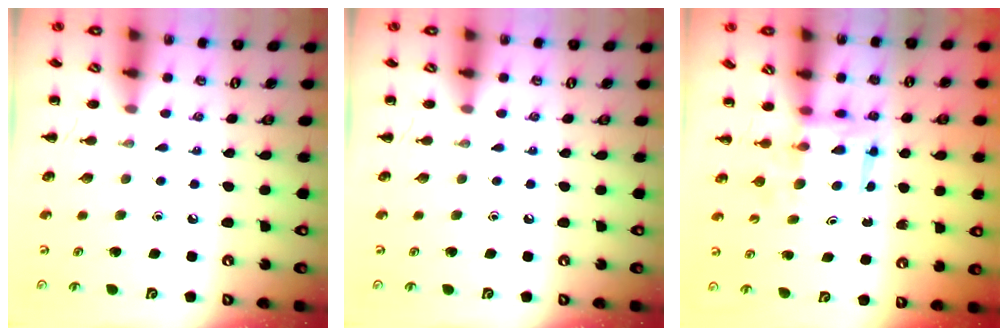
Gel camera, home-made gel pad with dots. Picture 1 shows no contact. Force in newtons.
{"total": 0.0}
{"total": 3.1, "press": 3.1, "slide": 0.2}